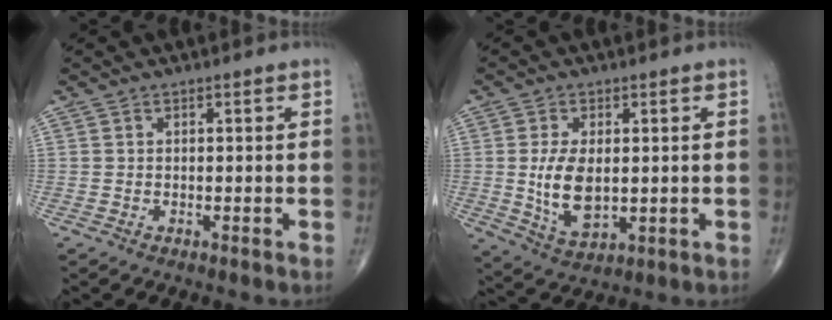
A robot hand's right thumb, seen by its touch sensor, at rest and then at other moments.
{"total": 8.9, "force": [0.2, 4.8, 7.5], "torque": [-0.137, -0.014, 0.017]}